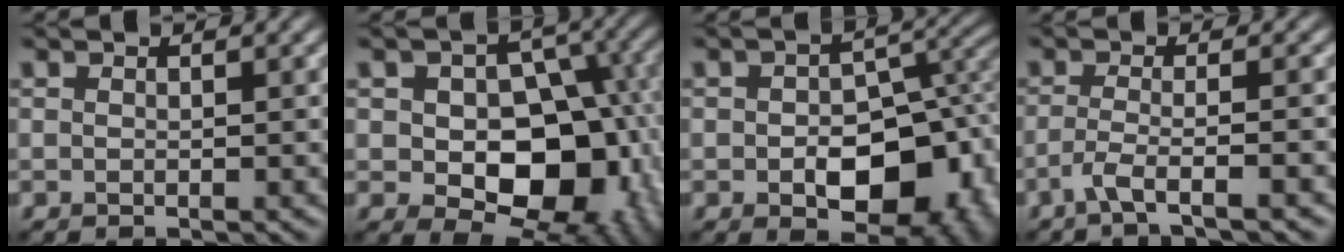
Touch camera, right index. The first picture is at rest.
{"total": 11.5, "force": [-1.6, 7.8, 8.3], "torque": [-0.101, -0.009, -0.023]}
{"total": 11.8, "force": [-3.1, 7.4, 8.6], "torque": [-0.099, -0.018, -0.034]}
{"total": 3.2, "force": [-2.0, 0.5, 2.4], "torque": [-0.042, -0.004, -0.053]}